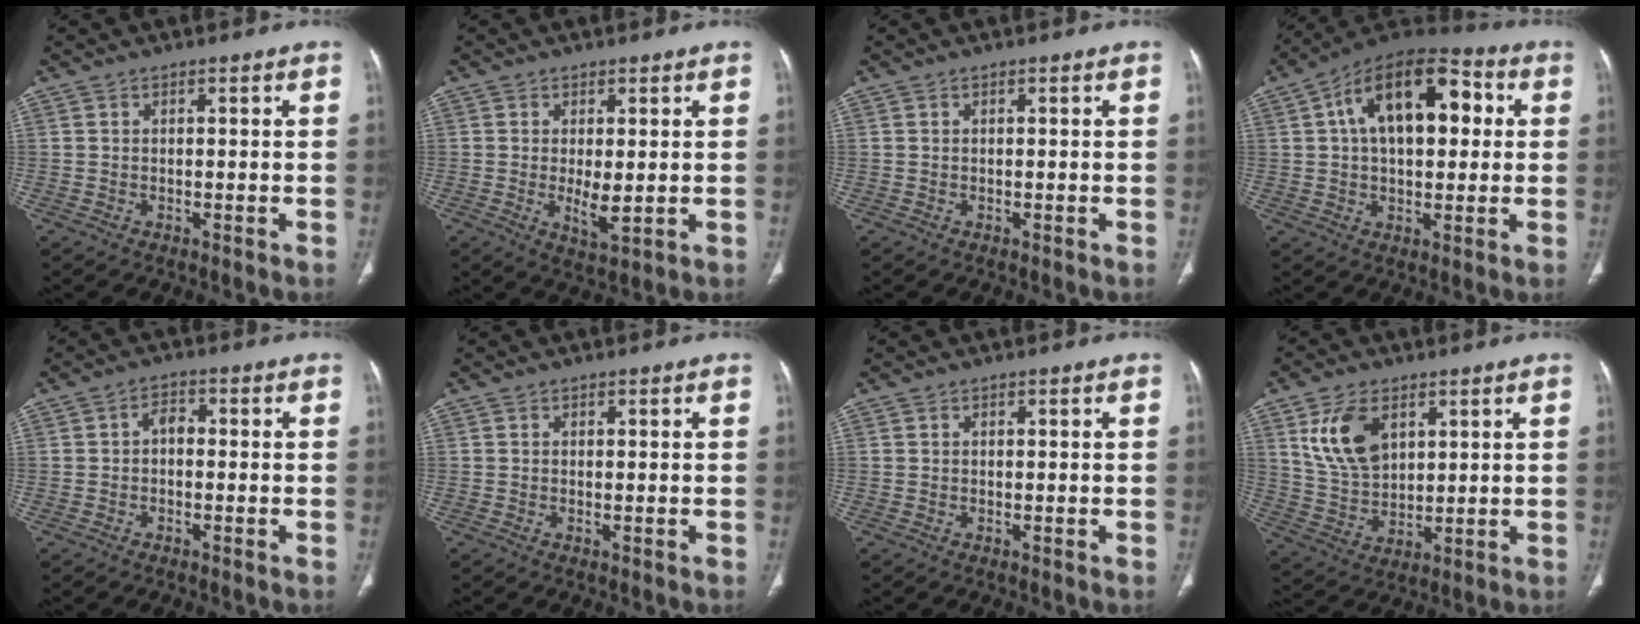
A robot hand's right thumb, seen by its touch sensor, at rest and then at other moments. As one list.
[{"total": 4.7, "force": [-0.2, 1.9, 4.3], "torque": [-0.074, -0.015, 0.003]}, {"total": 0.0}, {"total": 19.0, "force": [4.1, 10.6, 15.2], "torque": [-0.209, 0.028, 0.055]}, {"total": 2.5, "force": [-0.3, 1.7, 1.9], "torque": [-0.022, 0.013, -0.013]}, {"total": 0.0}, {"total": 0.0}, {"total": 11.3, "force": [4.7, 6.9, 7.5], "torque": [-0.126, -0.017, 0.101]}]